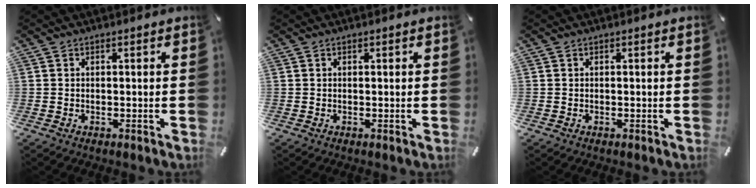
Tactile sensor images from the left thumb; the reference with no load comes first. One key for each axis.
{"total": 0.0}
{"total": 0.0}